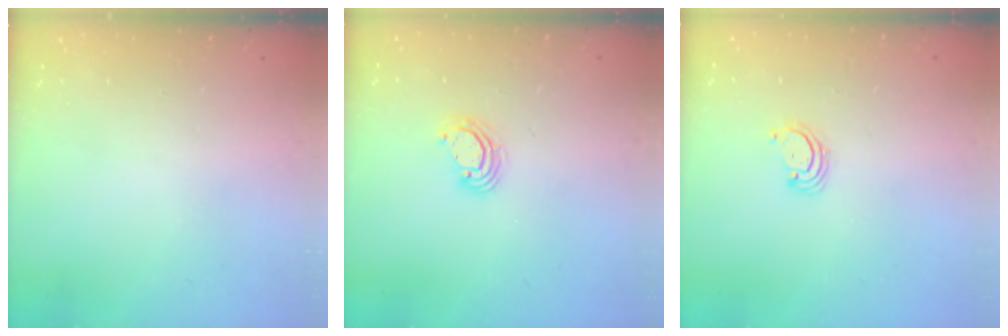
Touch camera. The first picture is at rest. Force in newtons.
{"total": 4.8, "press": 4.8, "slide": 0.3}
{"total": 2.3, "press": 2.3, "slide": 0.2}